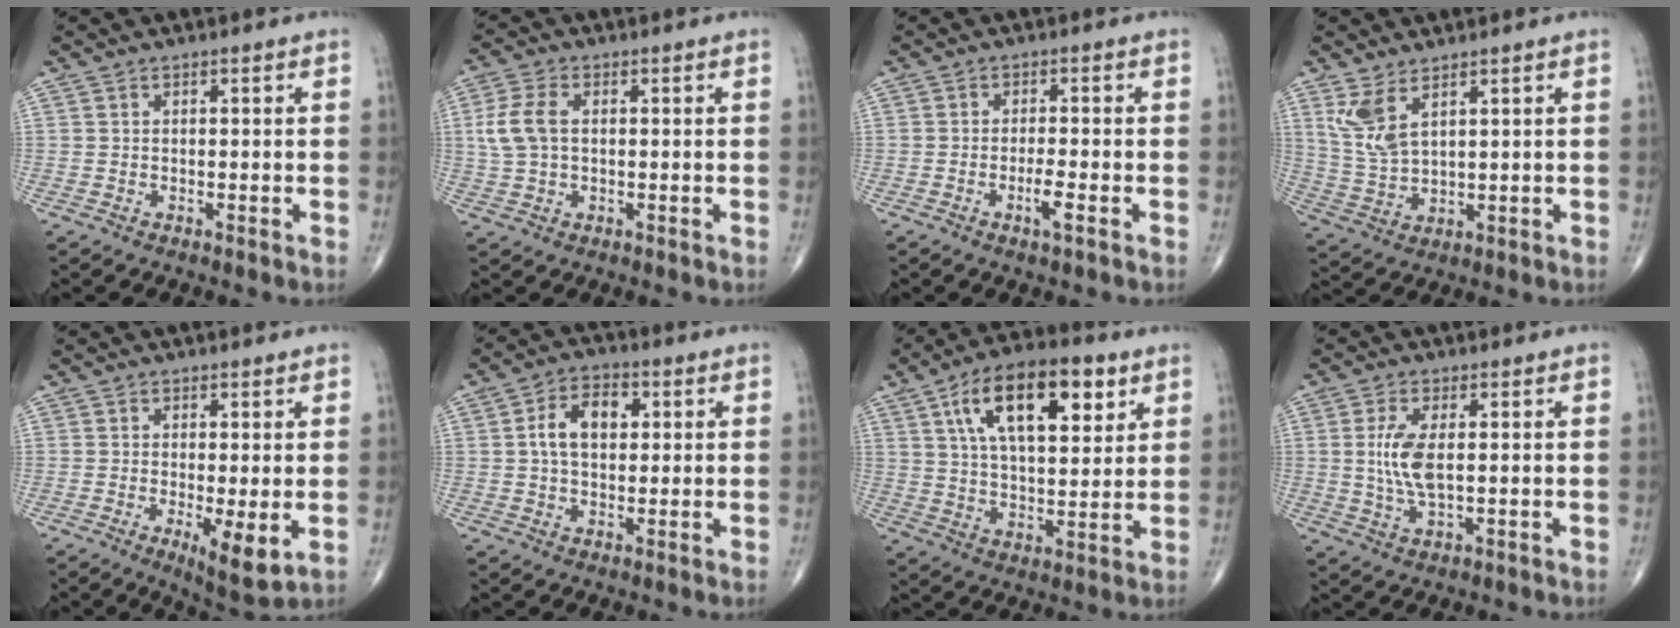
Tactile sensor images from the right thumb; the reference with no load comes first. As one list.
[{"total": 6.4, "force": [0.7, 3.9, 5.0], "torque": [-0.117, 0.011, 0.013]}, {"total": 3.2, "force": [-1.4, 0.4, 2.9], "torque": [-0.058, 0.002, -0.028]}, {"total": 6.9, "force": [3.8, 2.8, 5.0], "torque": [-0.105, -0.019, 0.090]}, {"total": 6.4, "force": [-1.2, 1.7, 6.0], "torque": [-0.100, -0.022, -0.018]}, {"total": 8.0, "force": [1.4, 5.1, 6.1], "torque": [-0.095, 0.014, 0.018]}, {"total": 18.3, "force": [7.7, 8.3, 14.4], "torque": [-0.209, -0.014, 0.128]}, {"total": 6.6, "force": [0.6, 2.6, 6.0], "torque": [-0.134, -0.008, 0.015]}]